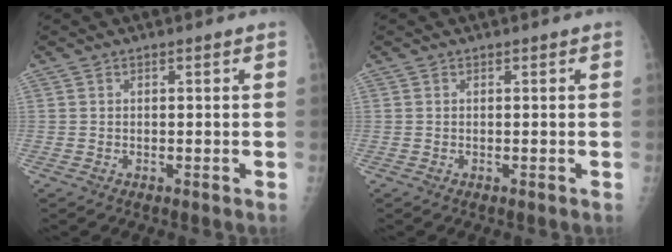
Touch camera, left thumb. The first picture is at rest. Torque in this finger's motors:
{"motor_torque": [0.00, 0.00, 0.00, 0.00, 0.00]}